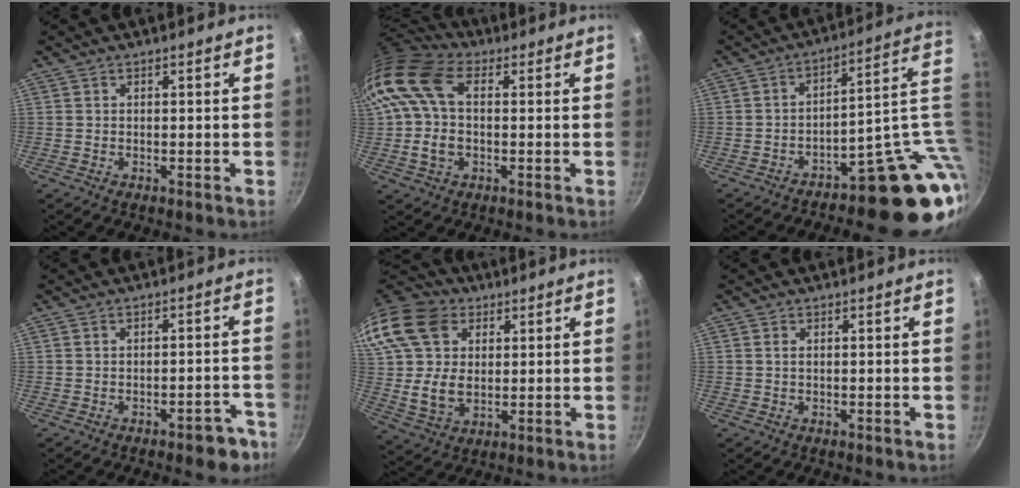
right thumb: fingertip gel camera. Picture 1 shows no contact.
{"total": 12.9, "force": [1.8, 8.4, 9.7], "torque": [-0.176, 0.012, 0.019]}
{"total": 15.9, "force": [-2.8, 6.9, 14.0], "torque": [-0.107, 0.030, -0.037]}
{"total": 5.5, "force": [-3.5, 2.4, 3.5], "torque": [-0.019, 0.038, -0.028]}
{"total": 20.4, "force": [5.8, 15.1, 12.3], "torque": [-0.241, 0.006, 0.107]}
{"total": 0.6, "force": [0.1, 0.3, 0.6], "torque": [-0.011, 0.001, 0.002]}